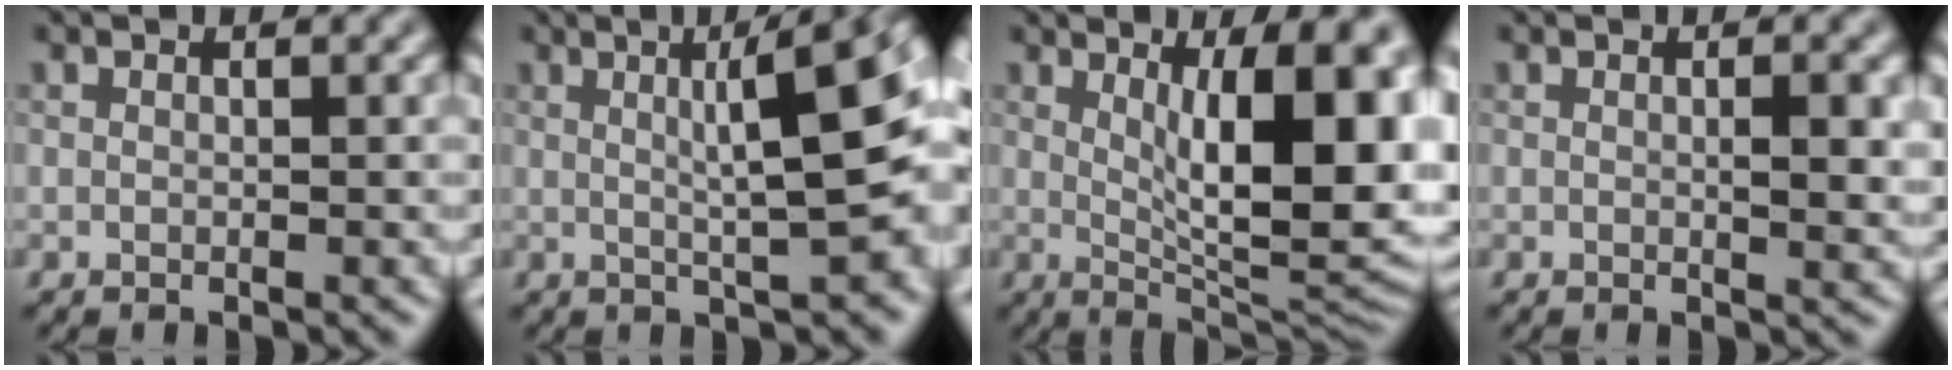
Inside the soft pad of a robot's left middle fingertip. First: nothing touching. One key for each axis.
{"total": 9.3, "fx": 1.7, "fy": 1.7, "fz": 9.0, "tx": -0.107, "ty": 0.021, "tz": 0.023}
{"total": 12.7, "fx": 2.1, "fy": 4.3, "fz": 11.8, "tx": -0.131, "ty": -0.003, "tz": 0.032}
{"total": 2.1, "fx": 0.2, "fy": 0.5, "fz": 2.1, "tx": -0.030, "ty": -0.003, "tz": 0.003}